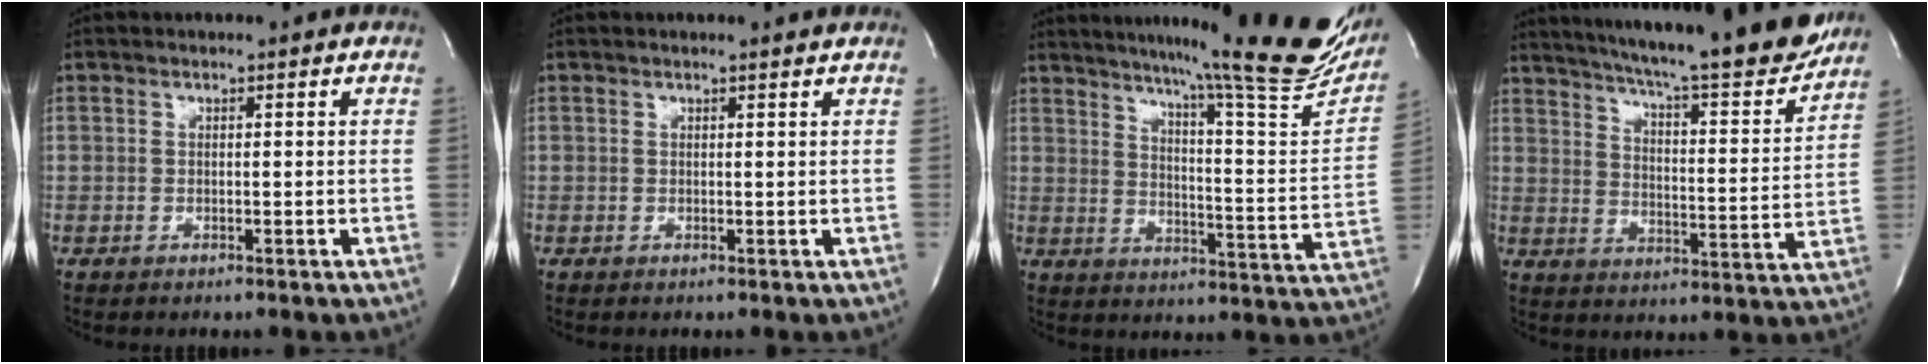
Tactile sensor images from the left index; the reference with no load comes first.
{"total": 1.1, "force": [1.0, -0.2, 0.2], "torque": [-0.014, -0.002, 0.013]}
{"total": 26.7, "force": [22.2, 0.9, 14.9], "torque": [-0.220, -0.073, 0.282]}
{"total": 24.3, "force": [21.6, 1.6, 11.1], "torque": [-0.181, -0.048, 0.289]}